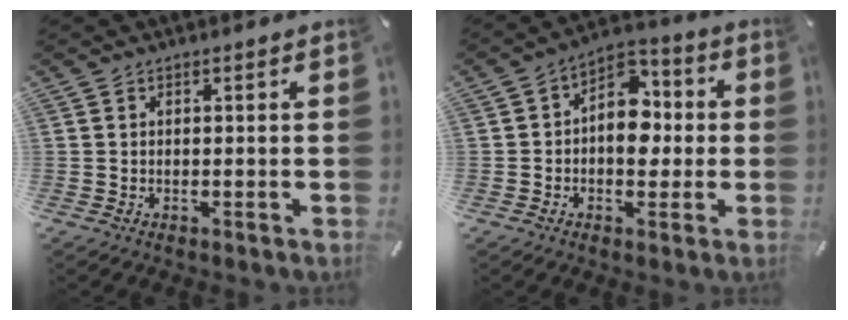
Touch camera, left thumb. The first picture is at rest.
{"total": 9.9, "force": [-0.5, 7.4, 6.6], "torque": [-0.090, -0.001, -0.013]}